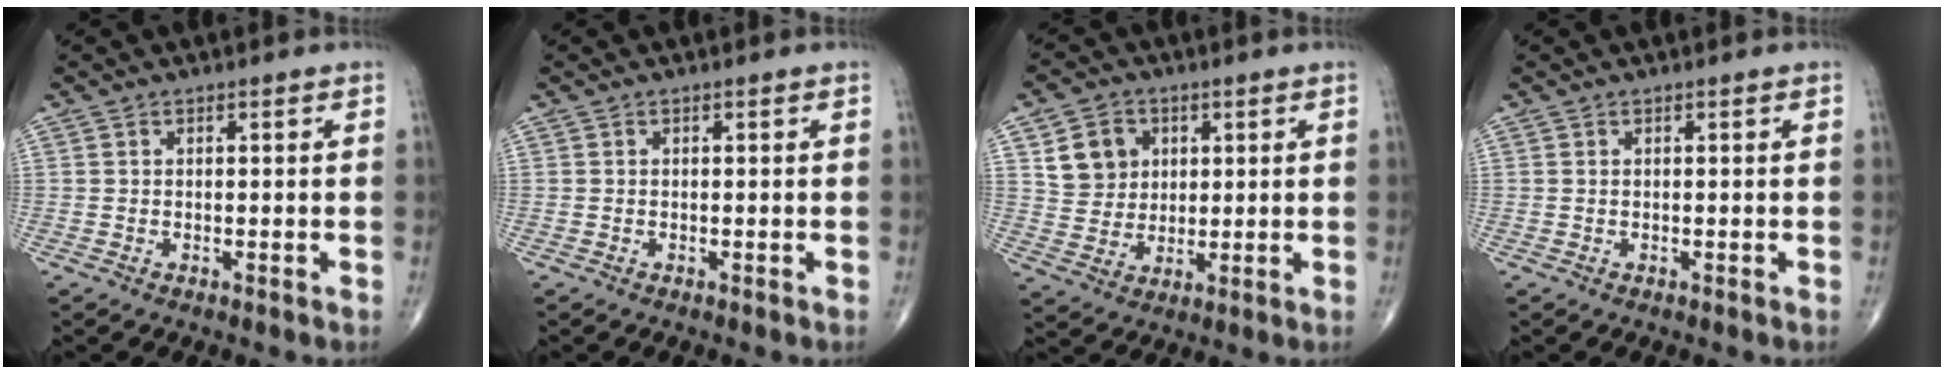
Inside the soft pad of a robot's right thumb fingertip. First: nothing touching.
{"total": 0.0}
{"total": 8.5, "force": [3.0, 7.3, 3.3], "torque": [-0.026, -0.011, 0.058]}
{"total": 0.0}